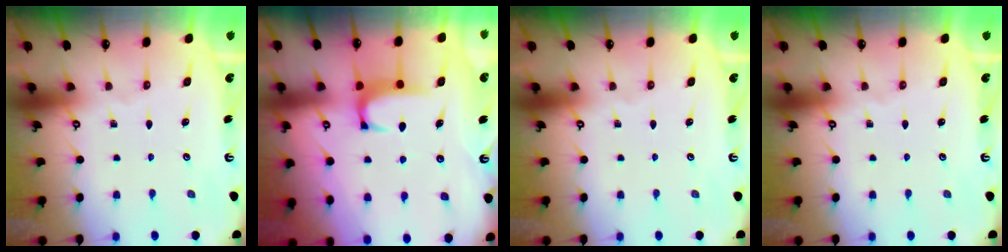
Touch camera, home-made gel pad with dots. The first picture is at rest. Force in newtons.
{"total": 1.9, "press": 1.9, "slide": 0.6}
{"total": 0.0}
{"total": 0.0}